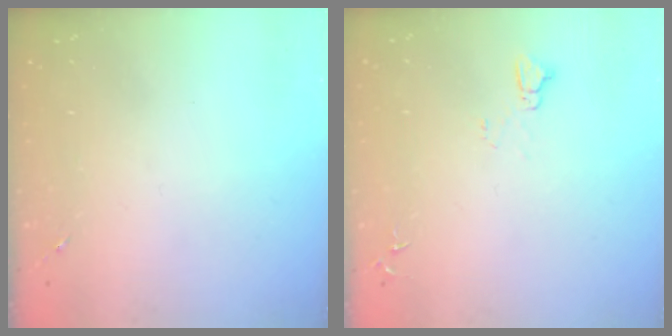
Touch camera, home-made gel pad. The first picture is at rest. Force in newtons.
{"total": 4.1, "press": 4.1, "slide": 0.4}